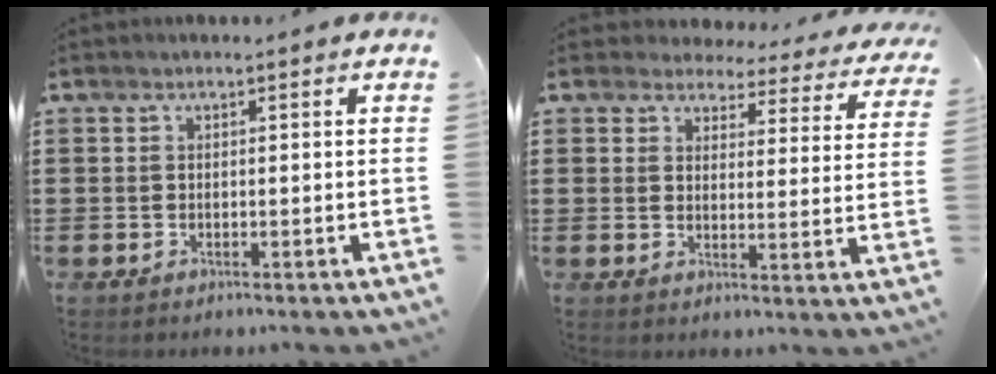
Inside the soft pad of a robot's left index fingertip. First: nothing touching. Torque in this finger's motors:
{"motor_torque": [2.14, 0.00, 0.41, 0.00]}